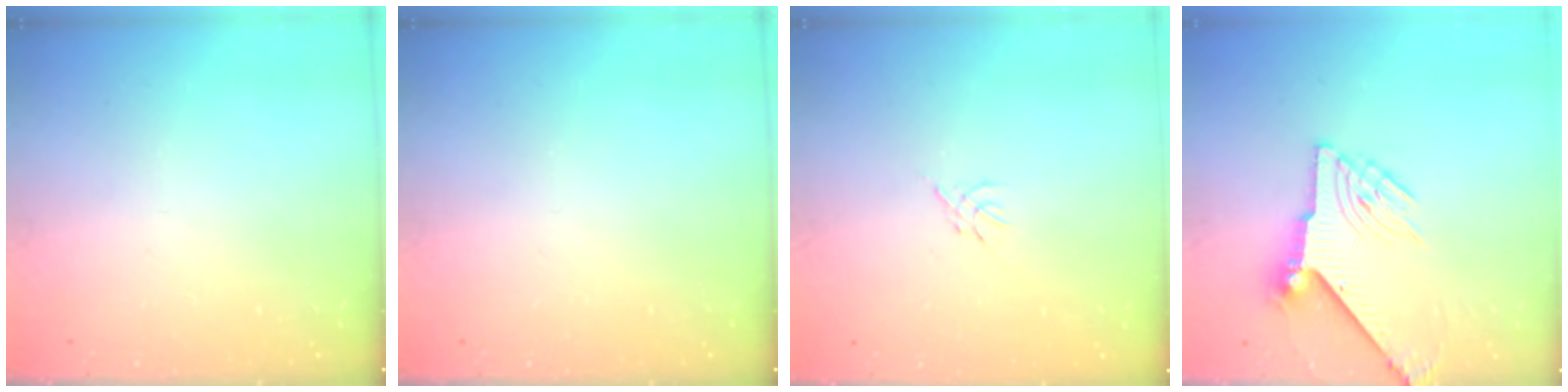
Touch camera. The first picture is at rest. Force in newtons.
{"total": 0.0}
{"total": 0.0}
{"total": 9.6, "press": 9.5, "slide": 1.0}